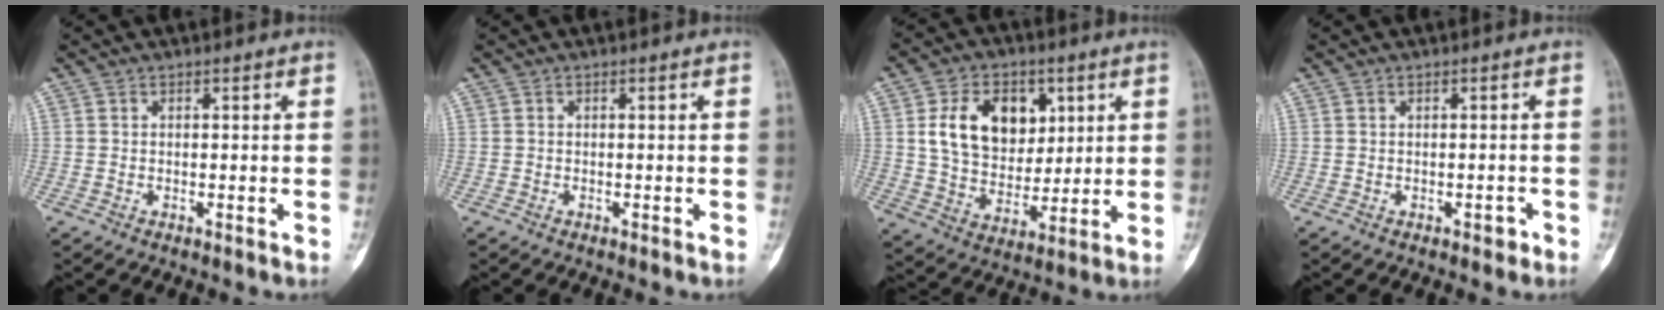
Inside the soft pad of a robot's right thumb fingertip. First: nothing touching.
{"total": 0.0}
{"total": 15.0, "force": [4.4, 10.9, 9.4], "torque": [-0.116, -0.013, 0.082]}
{"total": 1.3, "force": [-0.7, 0.8, 0.8], "torque": [-0.007, 0.004, -0.010]}